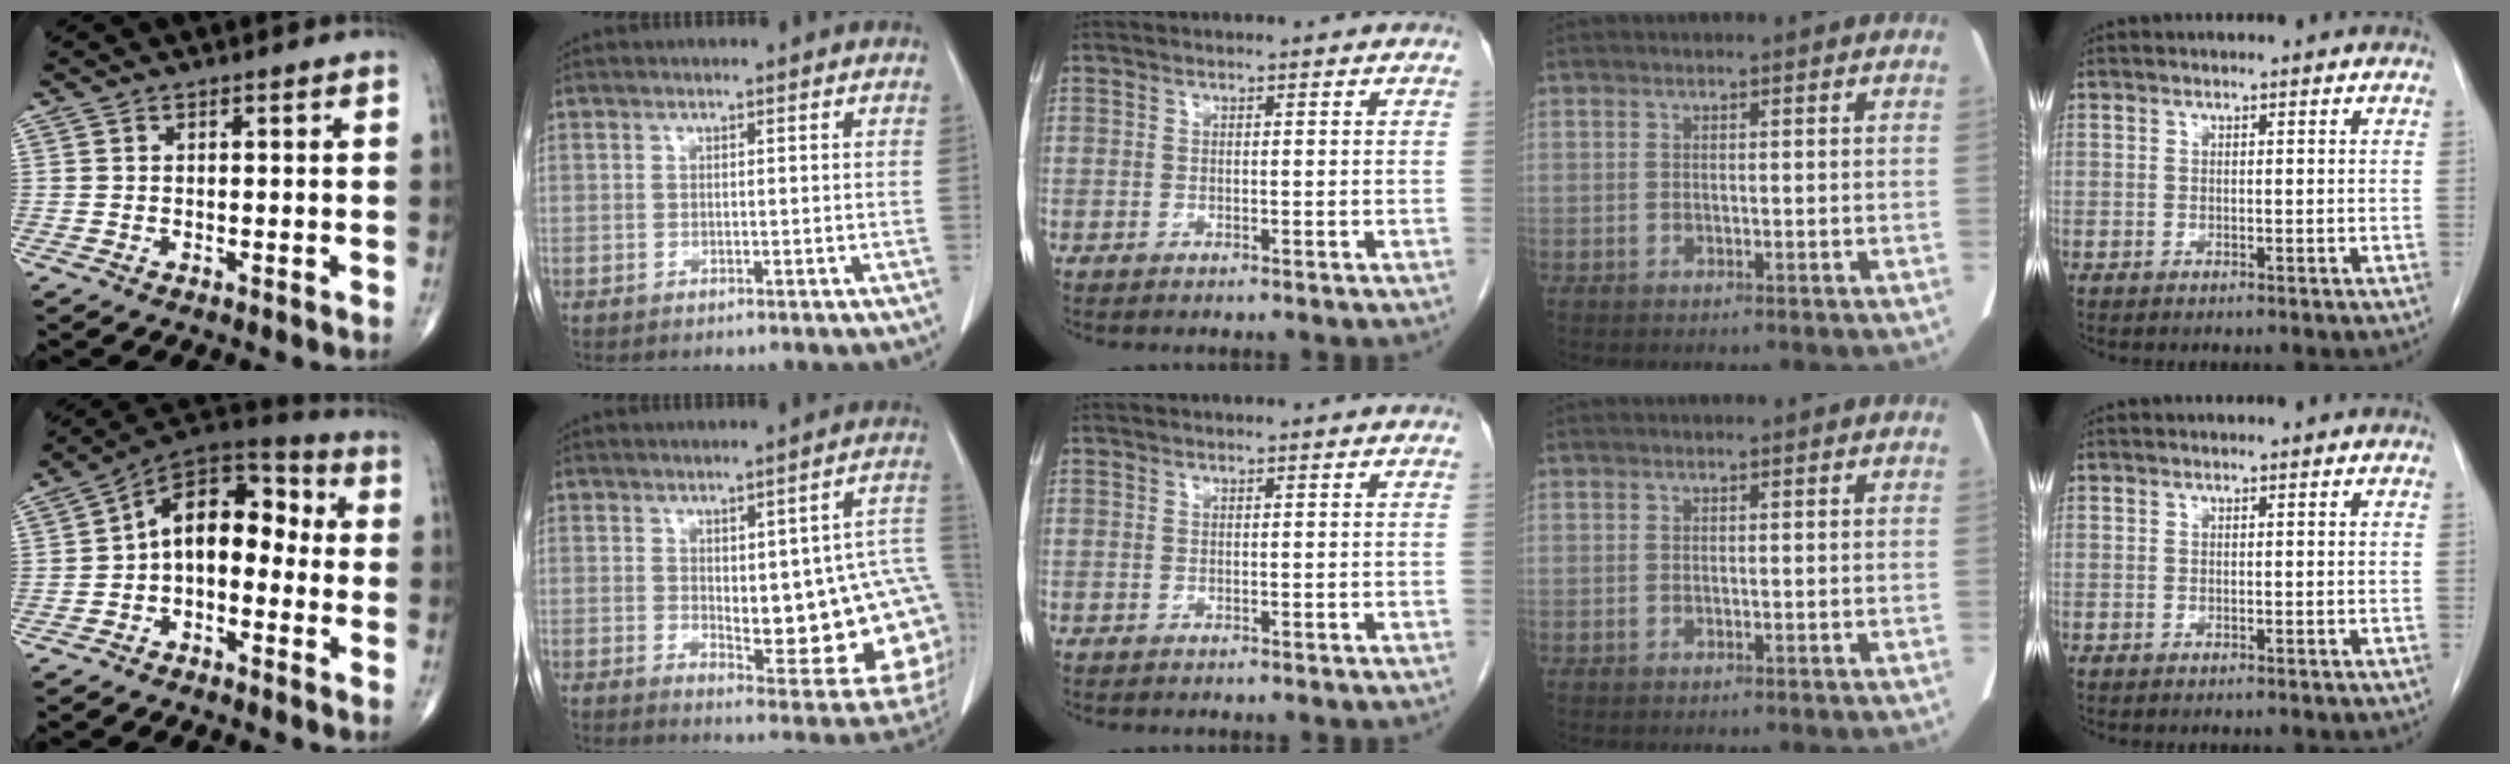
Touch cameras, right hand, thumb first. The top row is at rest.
{"thumb": {"total": 12.9, "force": [-1.1, 8.1, 9.9], "torque": [-0.115, 0.057, -0.036]}, "index": {"total": 18.9, "force": [-0.8, 5.8, 17.9], "torque": [-0.157, 0.018, 0.013]}}